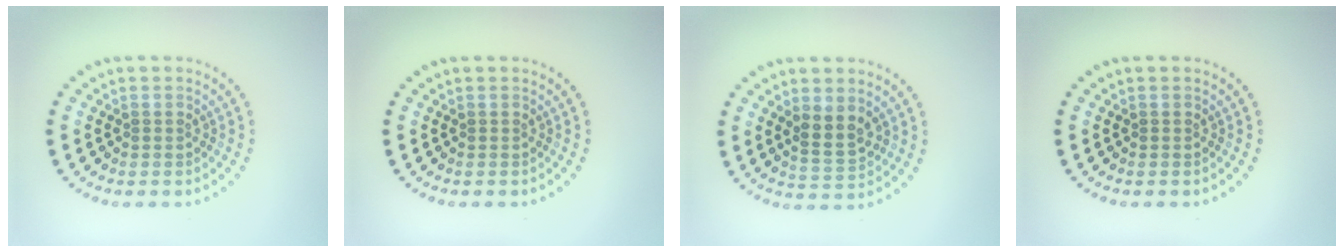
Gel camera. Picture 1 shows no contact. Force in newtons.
{"total": 0.0}
{"total": 2.7, "press": 2.5, "slide": 0.8}
{"total": 0.0}